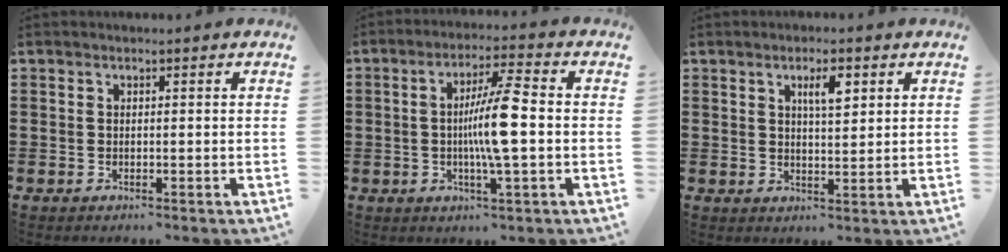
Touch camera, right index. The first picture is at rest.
{"total": 8.8, "force": [-0.6, 0.8, 8.8], "torque": [-0.168, -0.004, -0.020]}
{"total": 3.7, "force": [1.8, 1.1, 3.1], "torque": [-0.057, 0.004, 0.027]}